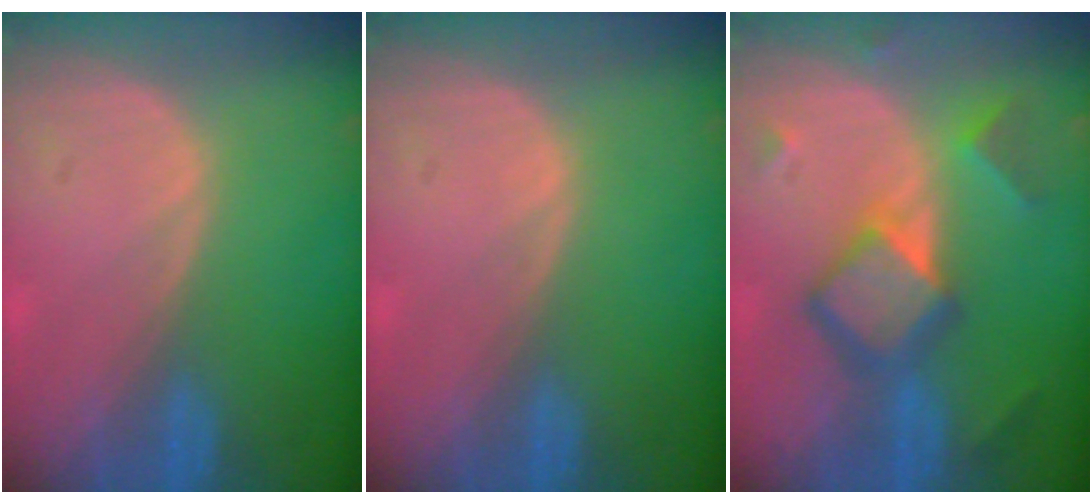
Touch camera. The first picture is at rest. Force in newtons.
{"total": 0.0}
{"total": 7.7, "press": 7.7, "slide": 0.5}